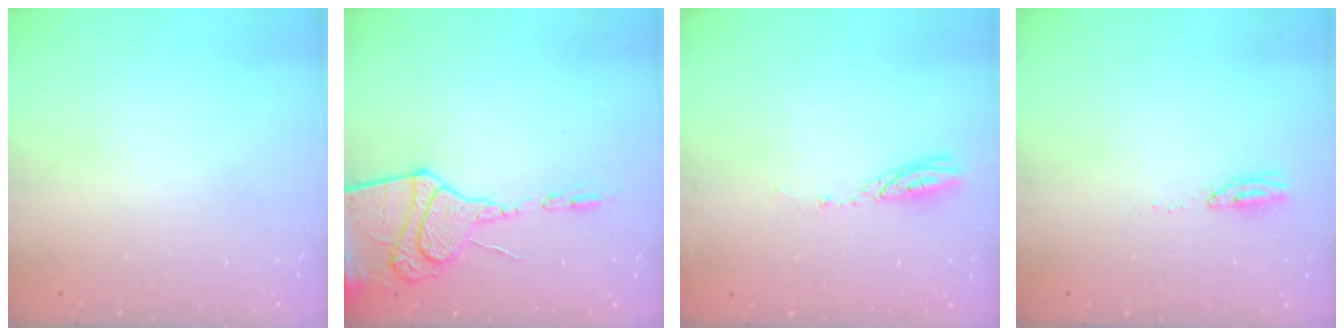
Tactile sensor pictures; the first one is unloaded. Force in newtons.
{"total": 15.2, "press": 15.1, "slide": 2.1}
{"total": 3.5, "press": 3.5, "slide": 0.3}
{"total": 3.7, "press": 3.4, "slide": 1.4}